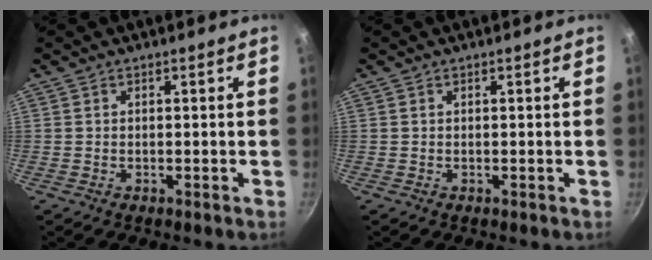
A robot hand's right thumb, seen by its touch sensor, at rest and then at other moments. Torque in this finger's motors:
{"motor_torque": [0.27, -0.05, -0.38, 0.28, 0.02]}